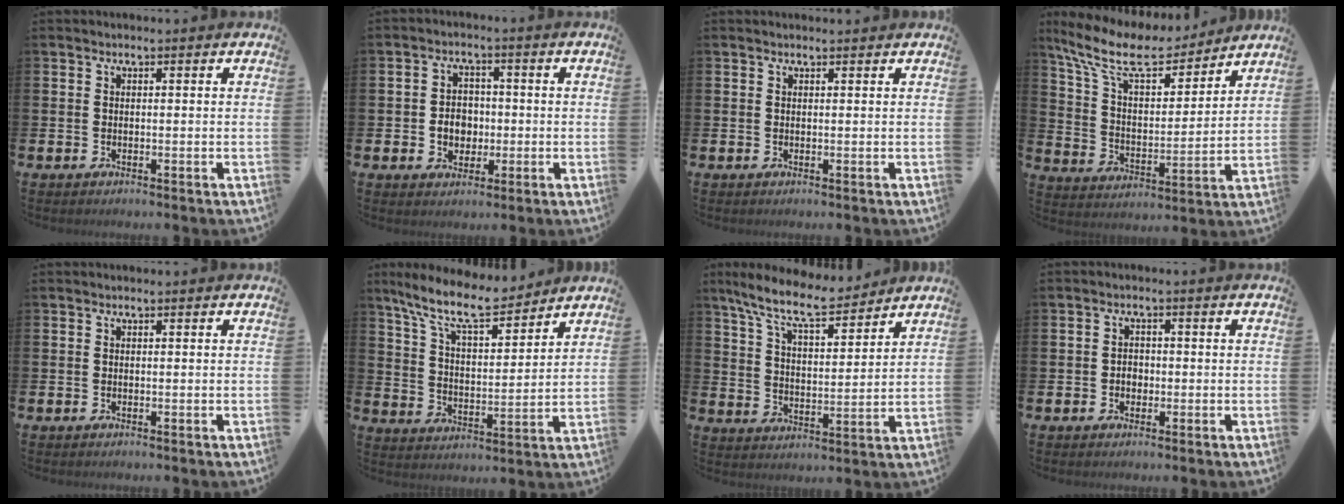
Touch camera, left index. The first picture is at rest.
{"total": 3.8, "force": [-0.6, 3.3, 1.8], "torque": [-0.023, 0.001, -0.021]}
{"total": 0.5, "force": [0.5, 0.0, 0.2], "torque": [0.011, -0.006, 0.006]}
{"total": 11.3, "force": [9.5, 3.4, 5.1], "torque": [-0.136, -0.054, 0.164]}
{"total": 0.0}
{"total": 10.5, "force": [9.2, 2.4, 4.5], "torque": [-0.113, -0.049, 0.163]}
{"total": 9.8, "force": [8.7, 1.9, 4.1], "torque": [-0.101, -0.048, 0.155]}
{"total": 1.7, "force": [-0.4, 1.4, 0.8], "torque": [-0.003, 0.001, -0.013]}